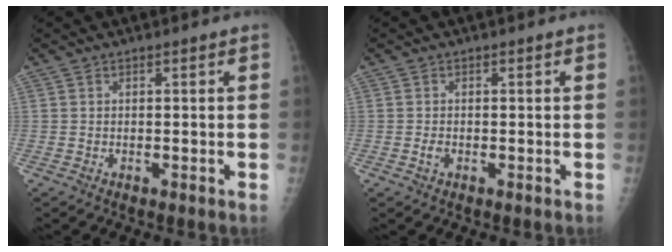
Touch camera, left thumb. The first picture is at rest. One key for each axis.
{"total": 1.2, "fx": -0.4, "fy": 0.8, "fz": 0.7, "tx": -0.012, "ty": 0.000, "tz": -0.007}